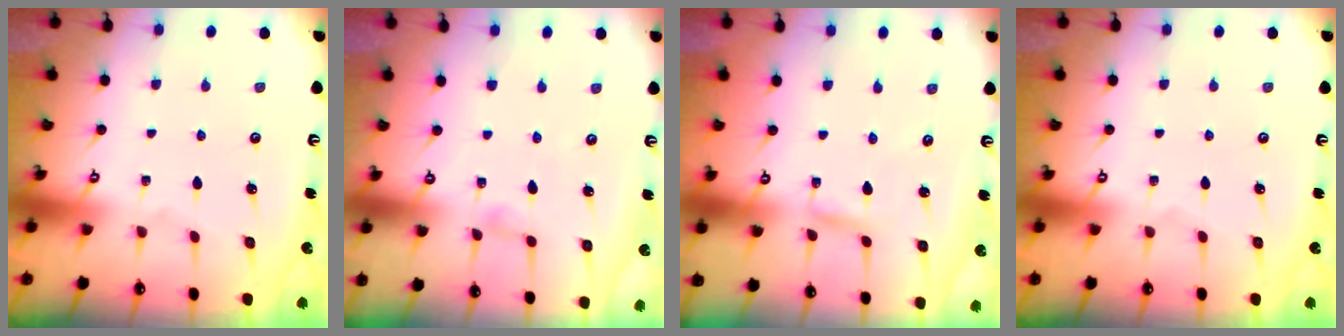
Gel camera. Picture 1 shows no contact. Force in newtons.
{"total": 2.5, "press": 2.4, "slide": 0.3}
{"total": 2.6, "press": 2.6, "slide": 0.1}
{"total": 0.0}